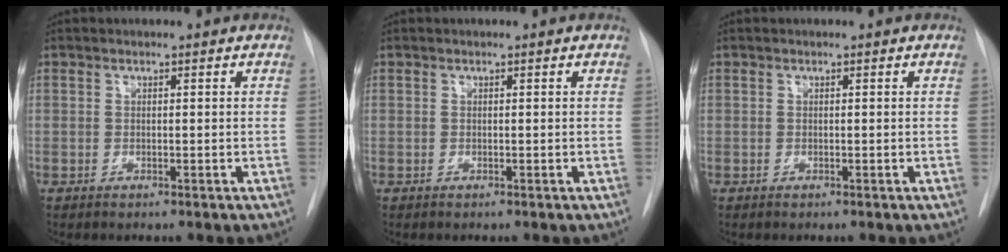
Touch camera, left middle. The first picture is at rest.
{"total": 0.0}
{"total": 0.0}